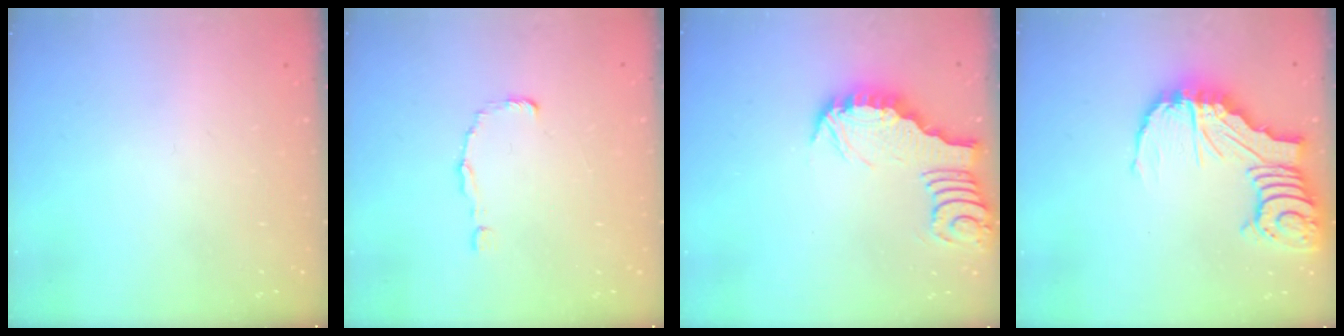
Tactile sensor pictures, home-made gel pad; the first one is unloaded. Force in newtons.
{"total": 0.7, "press": 0.7, "slide": 0.0}
{"total": 3.1, "press": 3.1, "slide": 0.3}
{"total": 14.6, "press": 14.5, "slide": 1.7}